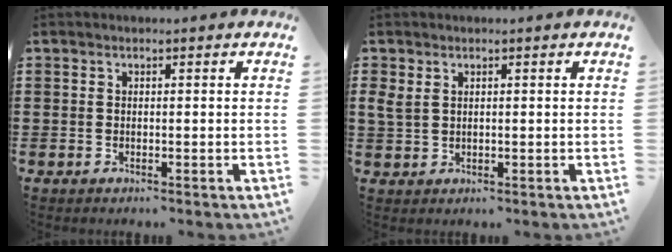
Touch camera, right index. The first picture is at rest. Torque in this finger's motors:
{"motor_torque": [0.02, 0.00, 0.09, 0.10]}